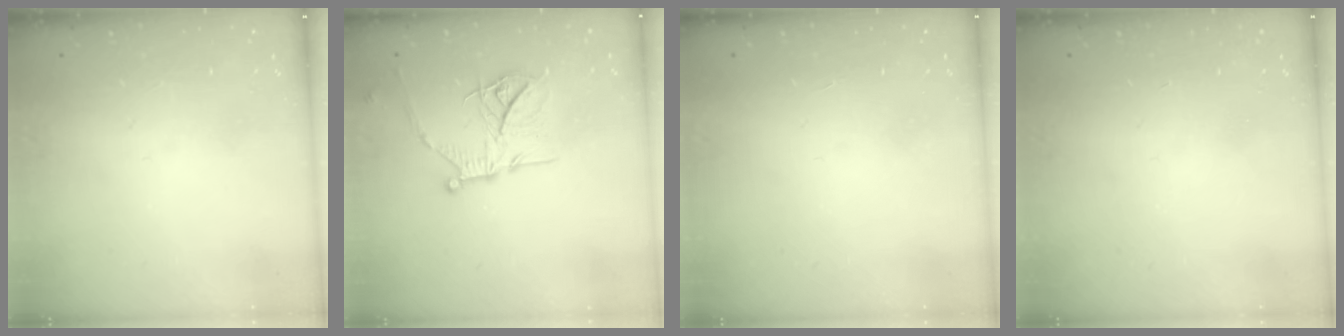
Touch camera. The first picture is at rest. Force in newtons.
{"total": 17.1, "press": 17.0, "slide": 1.5}
{"total": 1.7, "press": 1.6, "slide": 0.1}
{"total": 0.0}